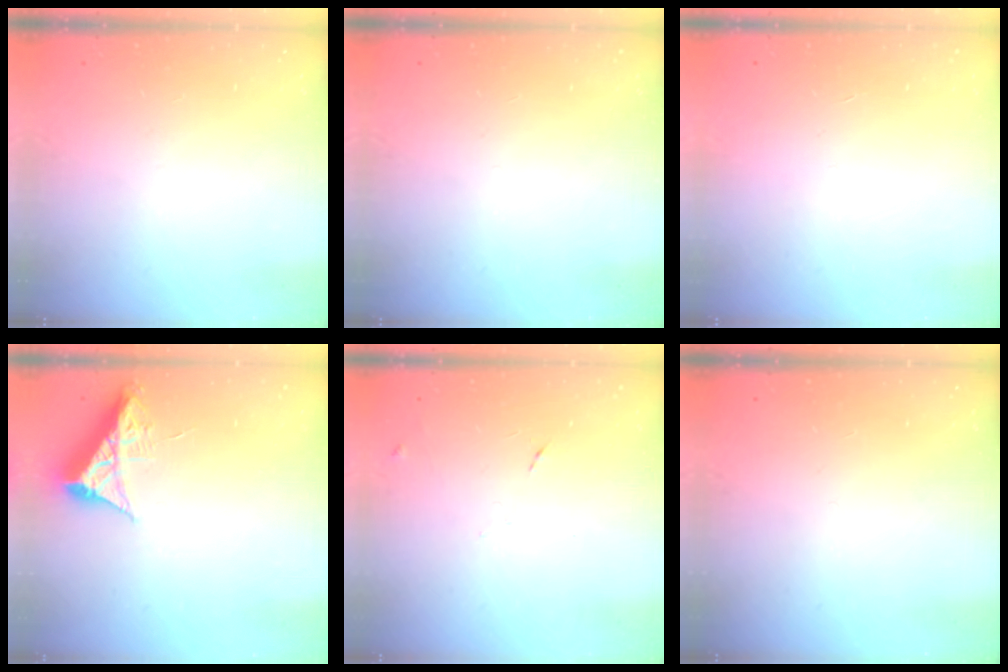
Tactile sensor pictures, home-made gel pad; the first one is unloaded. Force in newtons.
{"total": 0.0}
{"total": 1.5, "press": 1.5, "slide": 0.1}
{"total": 8.2, "press": 8.2, "slide": 0.3}
{"total": 4.7, "press": 4.7, "slide": 0.6}
{"total": 0.0}